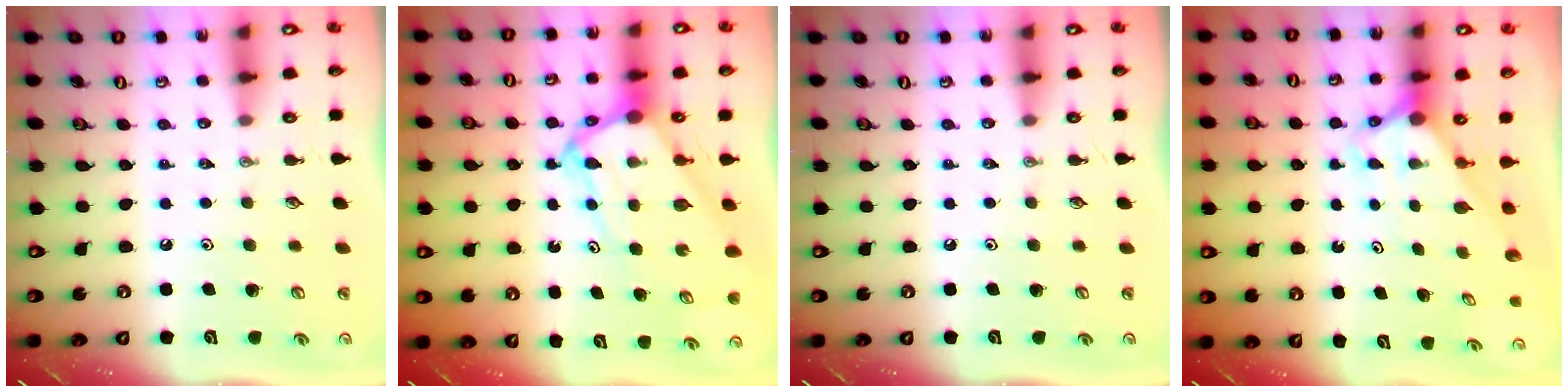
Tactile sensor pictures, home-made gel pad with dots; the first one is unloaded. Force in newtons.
{"total": 9.1, "press": 9.1, "slide": 0.9}
{"total": 0.0}
{"total": 2.7, "press": 2.7, "slide": 0.0}